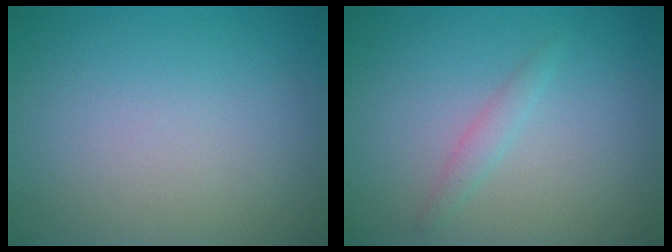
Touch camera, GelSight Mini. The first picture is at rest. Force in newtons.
{"total": 1.2, "press": 1.2, "slide": 0.0}